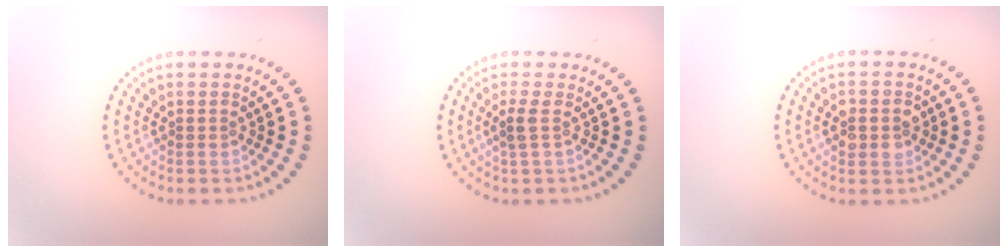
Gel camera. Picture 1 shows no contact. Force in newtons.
{"total": 1.2, "press": 1.0, "slide": 0.8}
{"total": 2.7, "press": 2.7, "slide": 0.2}